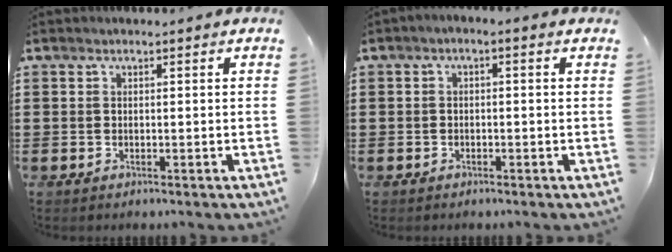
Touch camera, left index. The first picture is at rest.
{"total": 1.1, "force": [-0.9, 0.1, 0.6], "torque": [-0.009, -0.001, -0.018]}